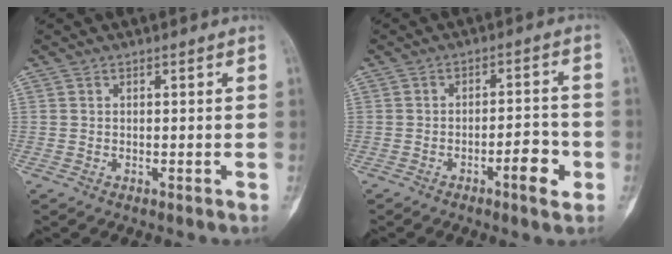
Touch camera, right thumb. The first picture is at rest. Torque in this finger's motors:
{"motor_torque": [0.11, 0.57, 0.74, -0.12, 0.00]}